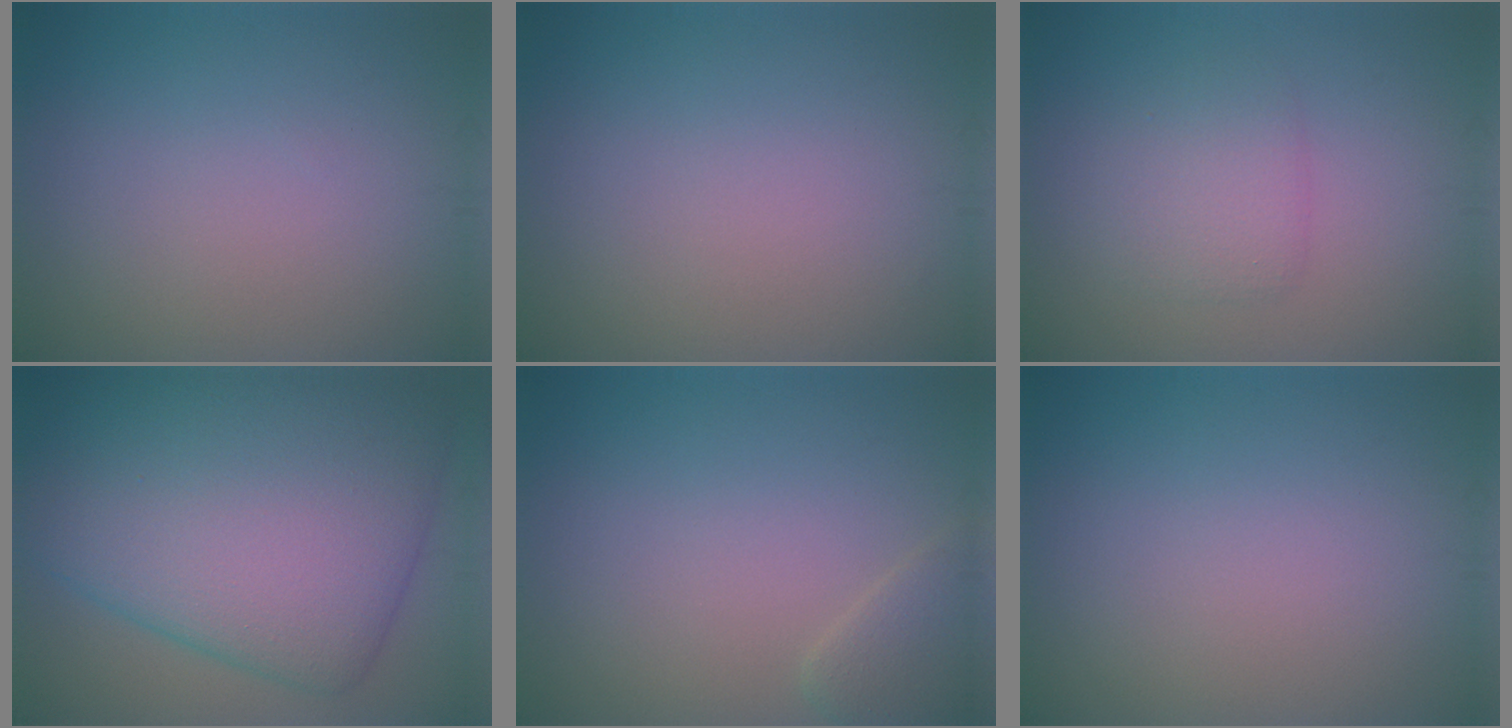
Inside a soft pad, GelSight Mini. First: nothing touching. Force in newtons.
{"total": 0.0}
{"total": 2.5, "press": 2.5, "slide": 0.3}
{"total": 14.6, "press": 14.6, "slide": 0.1}
{"total": 2.0, "press": 2.0, "slide": 0.2}
{"total": 0.0}